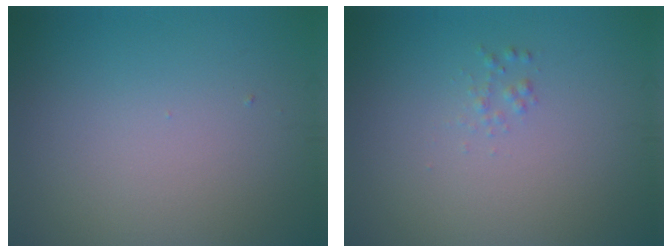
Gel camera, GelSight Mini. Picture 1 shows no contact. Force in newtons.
{"total": 0.7, "press": 0.7, "slide": 0.0}